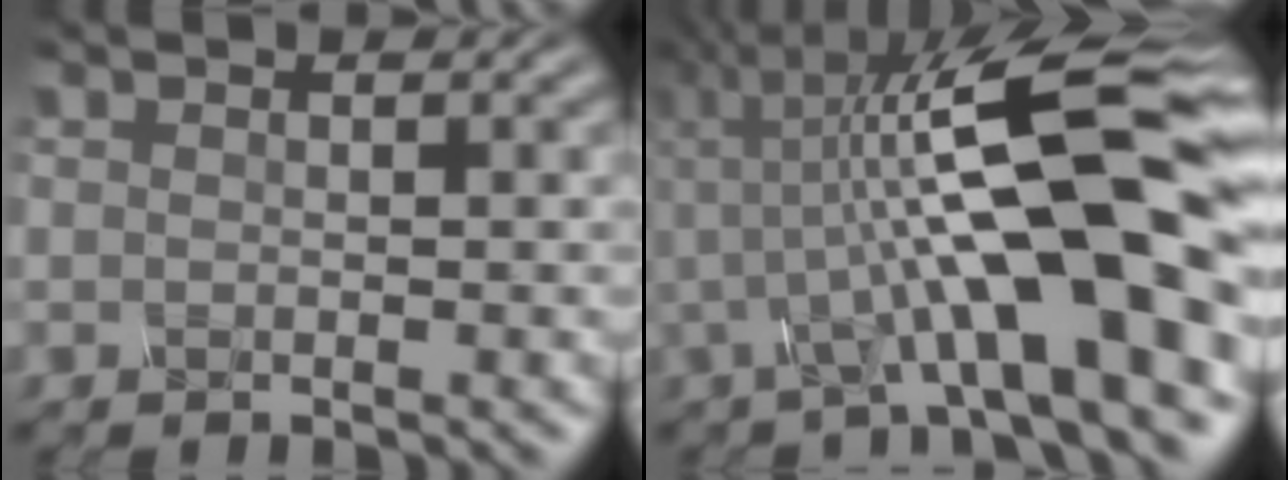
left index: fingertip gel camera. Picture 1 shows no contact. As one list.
[{"total": 14.1, "force": [-0.3, 3.1, 13.7], "torque": [-0.209, 0.033, -0.013]}]